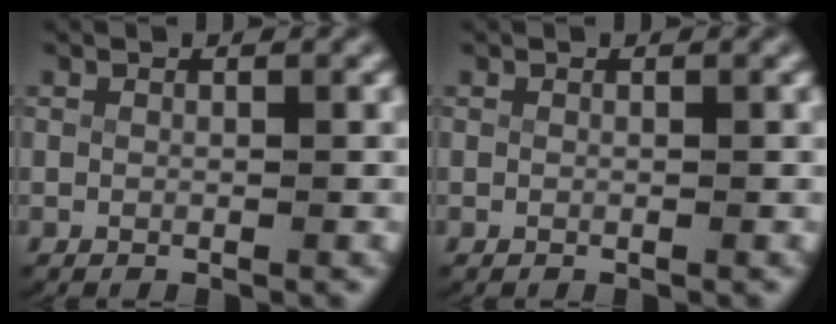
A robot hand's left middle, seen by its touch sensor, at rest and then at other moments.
{"total": 0.0}